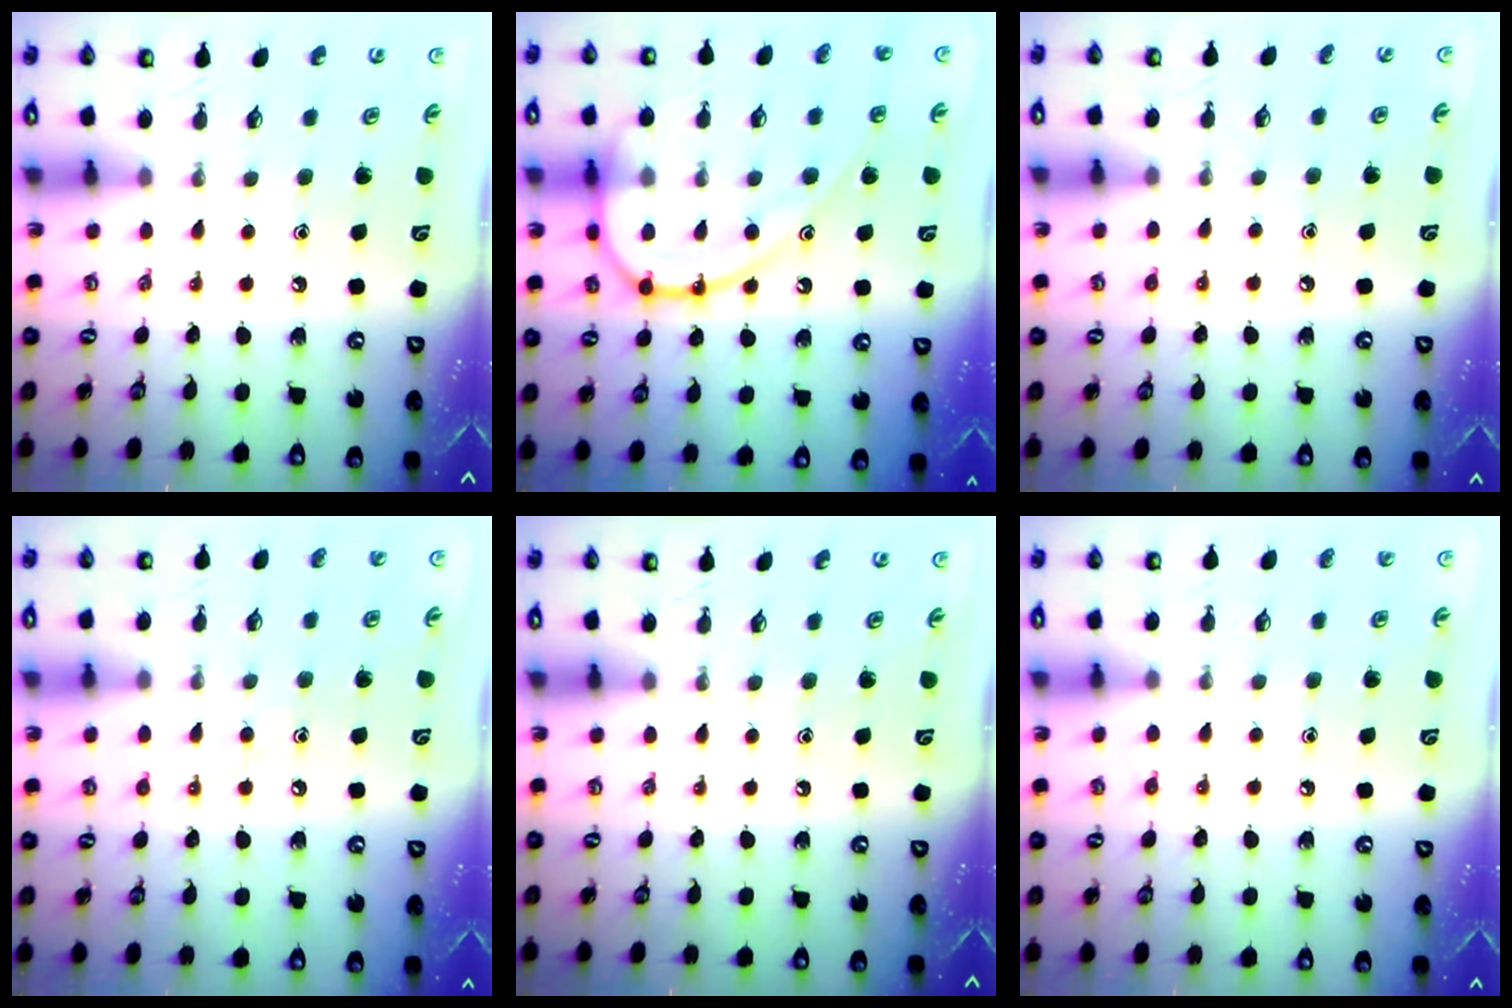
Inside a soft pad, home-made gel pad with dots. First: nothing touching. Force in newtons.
{"total": 17.5, "press": 17.4, "slide": 1.8}
{"total": 4.8, "press": 4.8, "slide": 0.6}
{"total": 7.0, "press": 7.0, "slide": 0.4}
{"total": 0.0}
{"total": 5.5, "press": 5.5, "slide": 0.6}